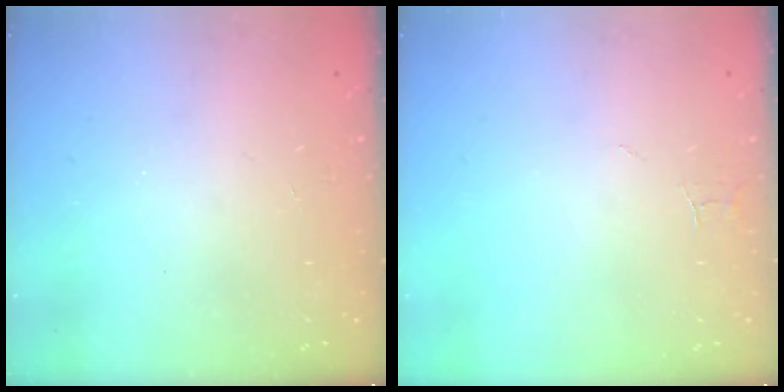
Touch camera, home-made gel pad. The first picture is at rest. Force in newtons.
{"total": 3.0, "press": 3.0, "slide": 0.2}